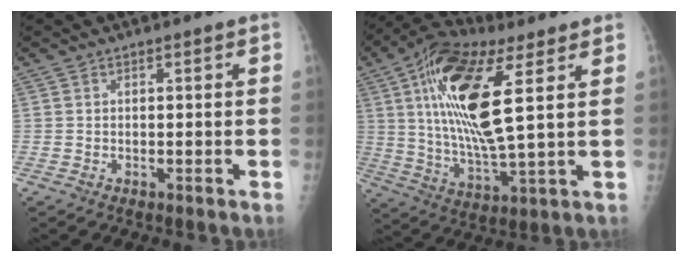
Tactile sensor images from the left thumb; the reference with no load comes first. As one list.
[{"total": 19.2, "force": [6.1, 5.9, 17.2], "torque": [-0.334, -0.015, 0.106]}]